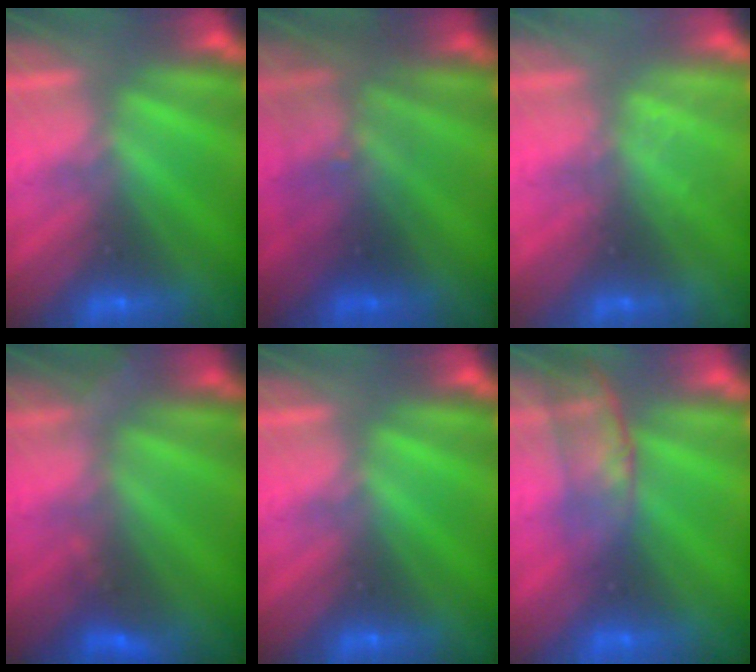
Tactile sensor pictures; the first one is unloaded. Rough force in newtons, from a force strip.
{"total": 2.7}
{"total": 2.1}
{"total": 2.9}
{"total": 0.0}
{"total": 3.1}